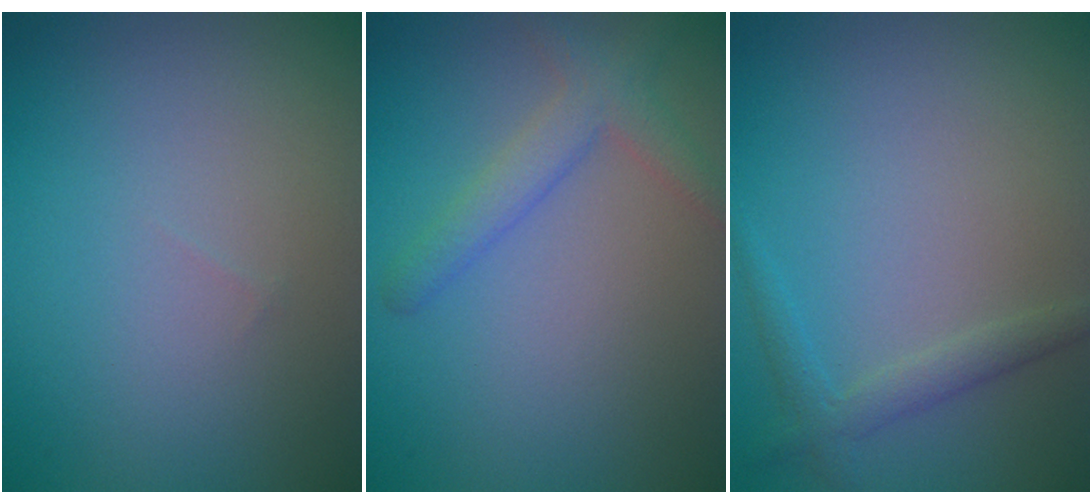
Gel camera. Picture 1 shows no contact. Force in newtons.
{"total": 2.7, "press": 2.7, "slide": 0.2}
{"total": 1.8, "press": 1.8, "slide": 0.0}